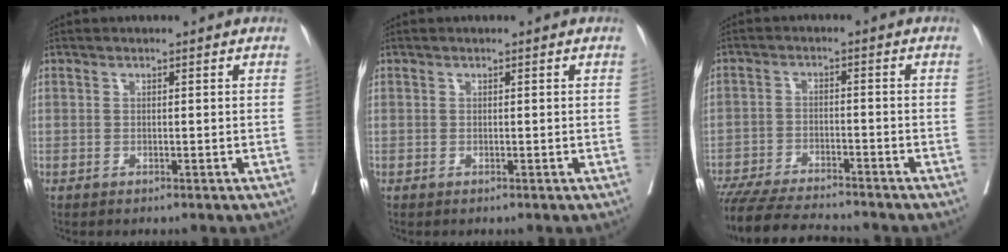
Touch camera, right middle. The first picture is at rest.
{"total": 0.0}
{"total": 12.8, "force": [-11.8, 1.3, 4.9], "torque": [-0.080, -0.014, -0.184]}